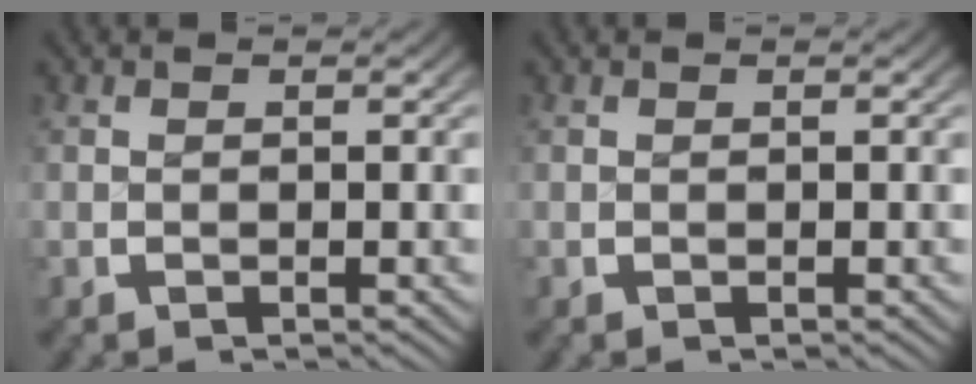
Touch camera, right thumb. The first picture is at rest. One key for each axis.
{"total": 0.0}